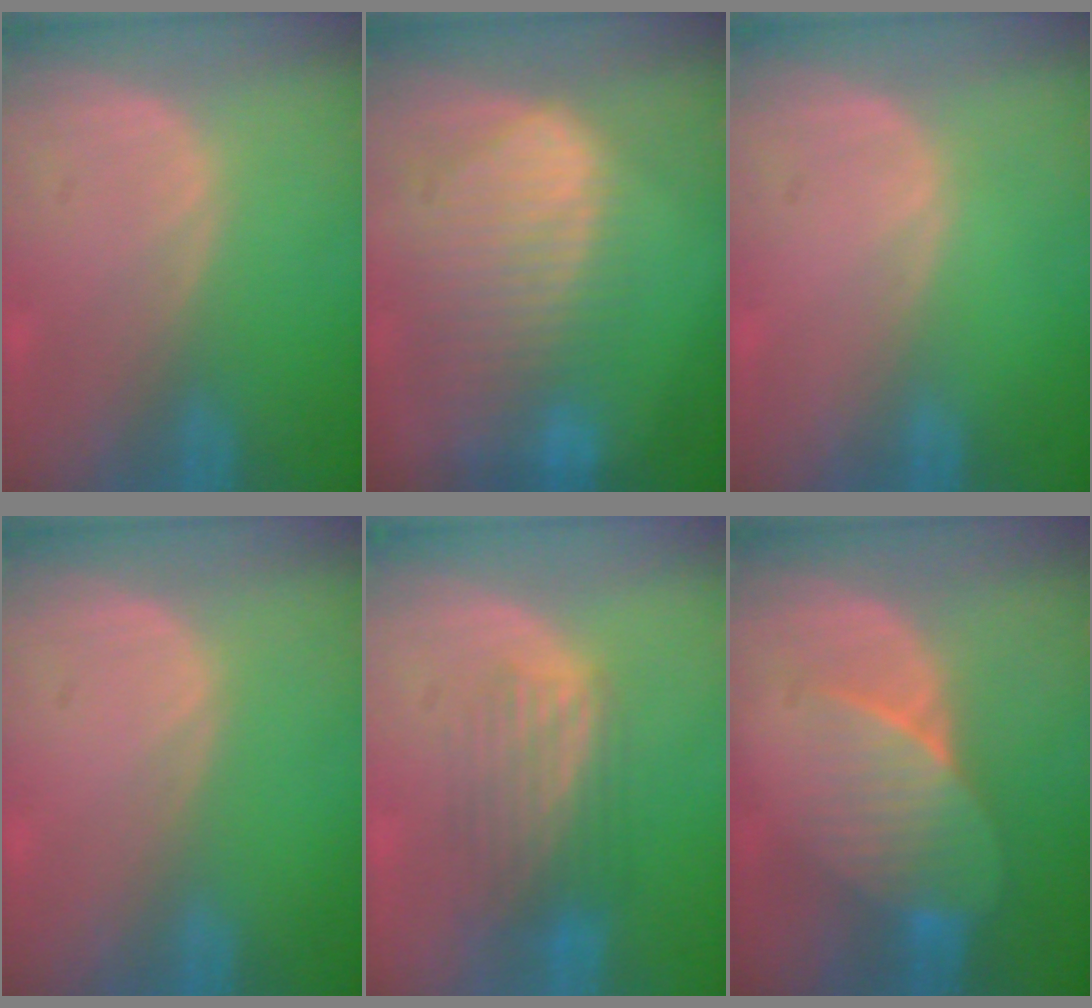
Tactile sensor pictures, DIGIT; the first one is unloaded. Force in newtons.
{"total": 10.6, "press": 9.1, "slide": 5.4}
{"total": 0.0}
{"total": 0.0}
{"total": 5.2, "press": 5.1, "slide": 0.3}
{"total": 7.1, "press": 6.5, "slide": 2.8}